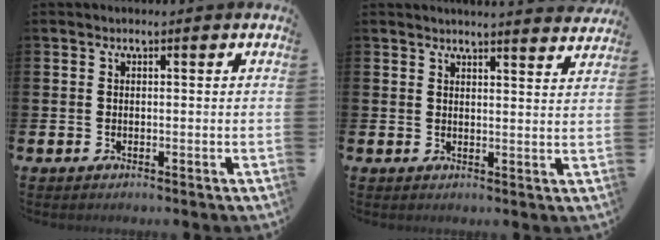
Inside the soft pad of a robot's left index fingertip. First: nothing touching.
{"total": 3.5, "force": [3.5, -0.4, 0.0], "torque": [0.000, -0.025, 0.061]}